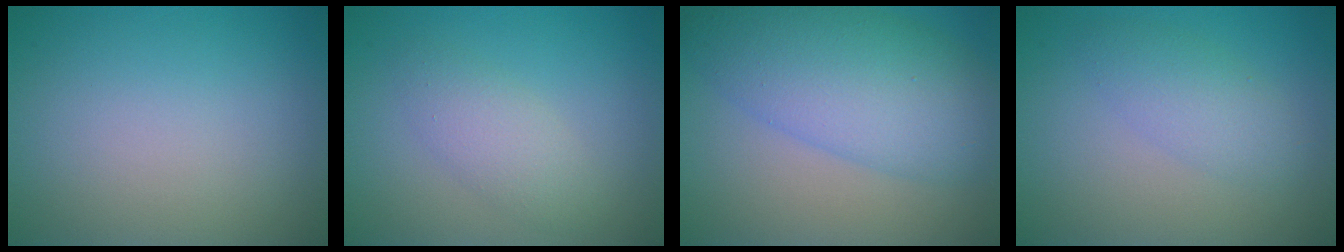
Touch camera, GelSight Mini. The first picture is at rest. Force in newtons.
{"total": 2.7, "press": 2.7, "slide": 0.2}
{"total": 6.6, "press": 6.6, "slide": 0.2}
{"total": 2.7, "press": 2.7, "slide": 0.0}